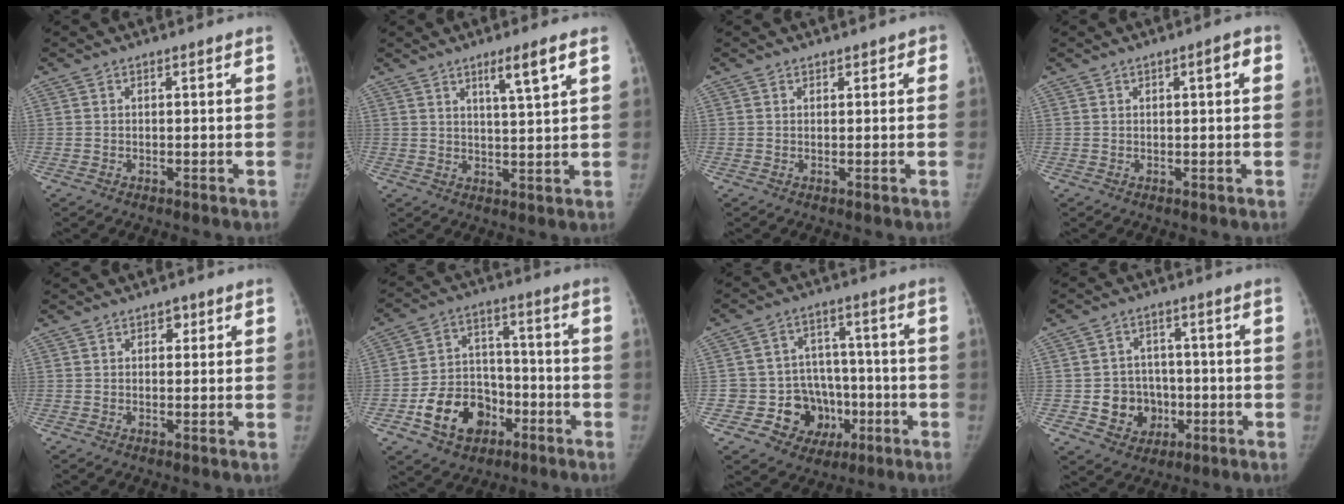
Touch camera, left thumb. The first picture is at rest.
{"total": 5.7, "force": [3.2, 0.2, 4.7], "torque": [-0.077, -0.023, 0.055]}
{"total": 1.3, "force": [0.7, 1.0, 0.4], "torque": [0.017, 0.000, 0.004]}
{"total": 2.5, "force": [0.7, 0.8, 2.3], "torque": [-0.026, 0.006, 0.006]}
{"total": 1.8, "force": [0.9, 1.3, 0.9], "torque": [0.002, -0.001, 0.008]}
{"total": 13.6, "force": [-6.1, 10.1, 6.7], "torque": [-0.077, 0.048, -0.099]}
{"total": 11.9, "force": [-3.7, 10.6, 3.9], "torque": [-0.003, 0.043, -0.046]}
{"total": 8.8, "force": [-2.0, 7.9, 3.3], "torque": [-0.011, 0.016, -0.025]}